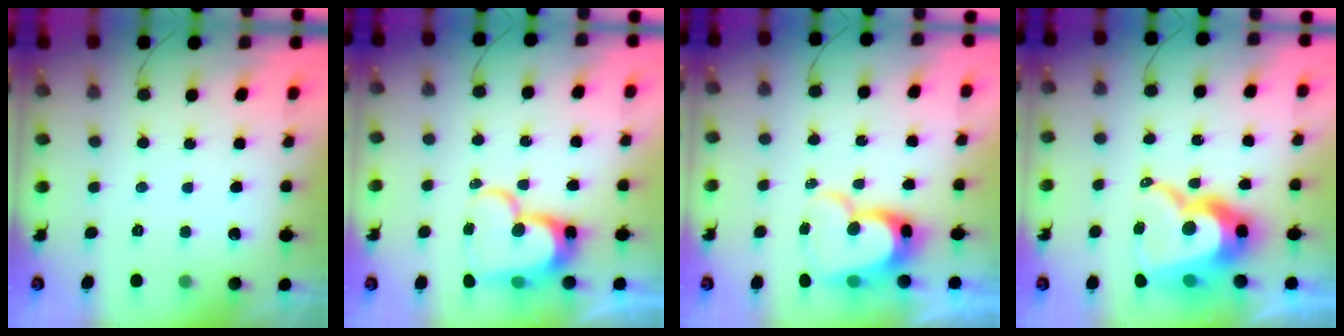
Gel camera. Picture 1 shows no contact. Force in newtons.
{"total": 18.0, "press": 17.9, "slide": 1.9}
{"total": 13.2, "press": 13.1, "slide": 1.1}
{"total": 19.4, "press": 19.4, "slide": 1.4}